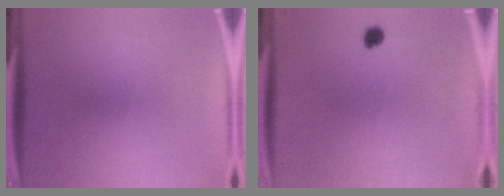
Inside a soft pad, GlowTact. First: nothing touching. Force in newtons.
{"total": 1.8}